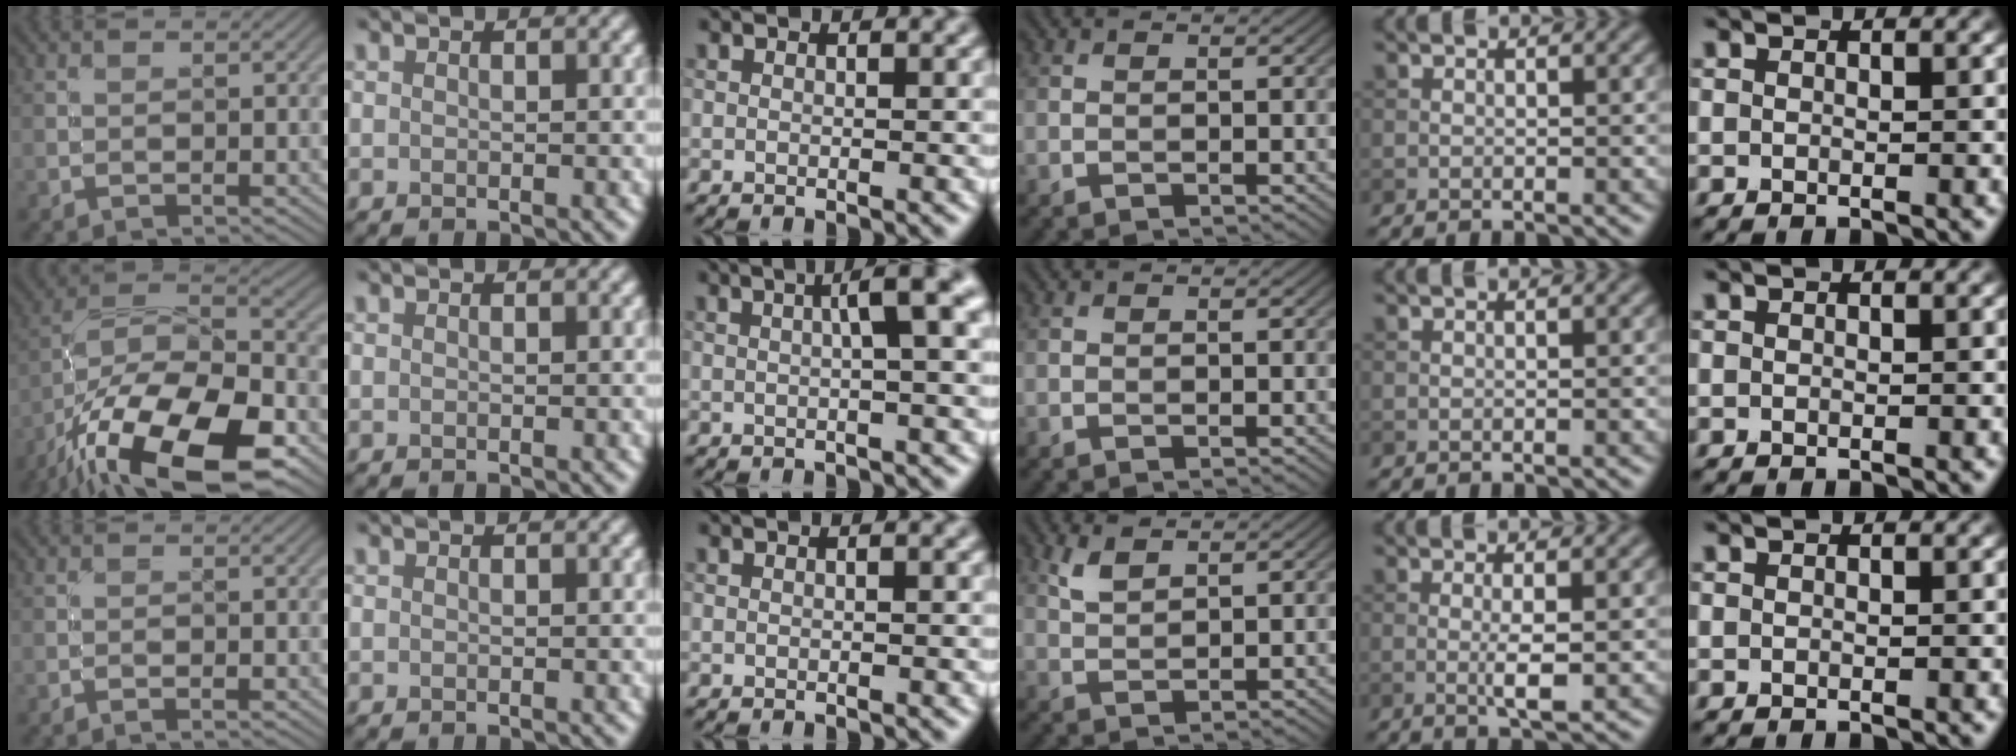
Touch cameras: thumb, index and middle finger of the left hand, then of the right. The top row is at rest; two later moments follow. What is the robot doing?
{"motion": "unscrew", "object": "medicine bottle"}